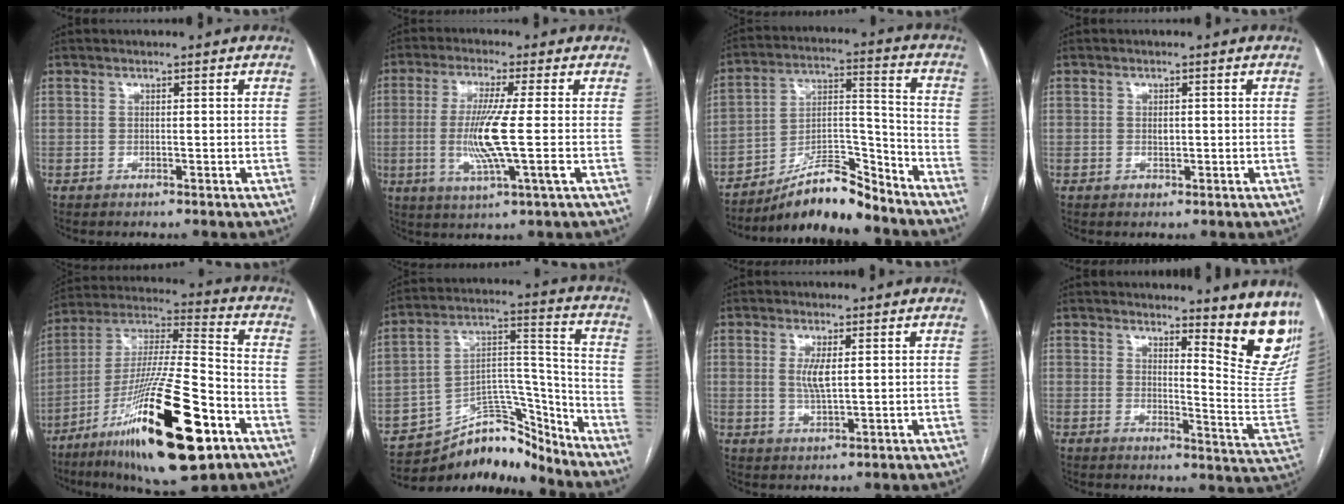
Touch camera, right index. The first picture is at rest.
{"total": 9.6, "force": [-1.0, -0.7, 9.5], "torque": [-0.198, -0.017, -0.021]}
{"total": 11.8, "force": [-10.6, 1.8, 4.7], "torque": [-0.076, 0.028, -0.186]}
{"total": 1.2, "force": [-0.1, 0.8, 0.9], "torque": [-0.015, 0.001, 0.001]}
{"total": 25.0, "force": [-12.2, 4.0, 21.5], "torque": [-0.376, -0.039, -0.203]}
{"total": 12.7, "force": [-11.8, 3.9, 2.3], "torque": [-0.027, 0.069, -0.202]}
{"total": 3.6, "force": [0.7, 0.9, 3.4], "torque": [-0.073, -0.002, 0.017]}
{"total": 13.3, "force": [12.1, 1.3, 5.4], "torque": [-0.044, -0.104, 0.125]}